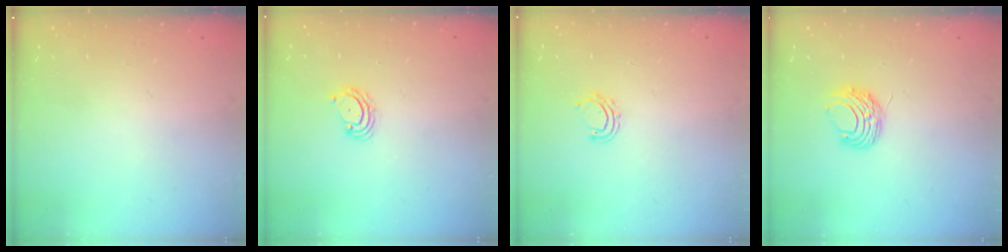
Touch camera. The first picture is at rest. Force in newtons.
{"total": 4.1, "press": 4.1, "slide": 0.4}
{"total": 5.0, "press": 4.8, "slide": 1.0}
{"total": 7.6, "press": 7.6, "slide": 0.5}